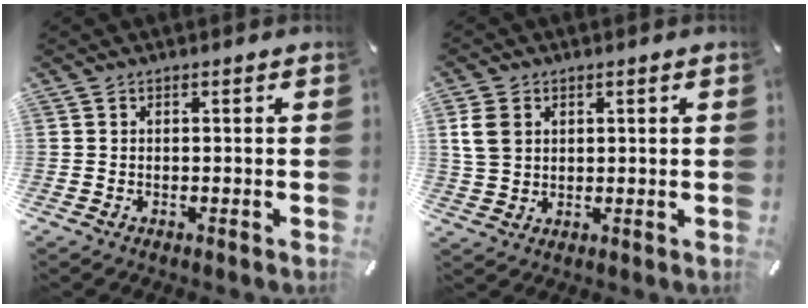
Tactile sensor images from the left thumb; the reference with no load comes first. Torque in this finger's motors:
{"motor_torque": [0.88, 1.03, 0.67, -0.53, 0.06]}